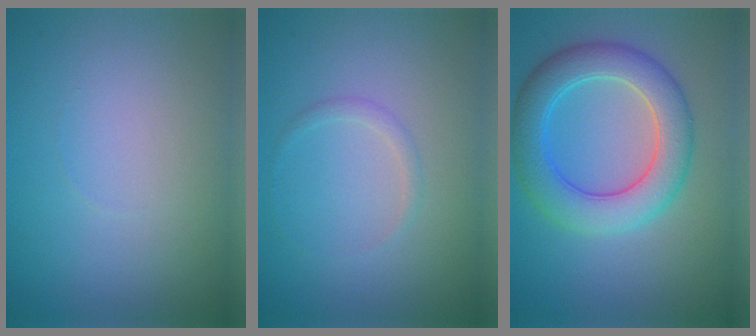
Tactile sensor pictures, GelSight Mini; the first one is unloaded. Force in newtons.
{"total": 1.0, "press": 1.0, "slide": 0.1}
{"total": 6.1, "press": 6.1, "slide": 0.2}